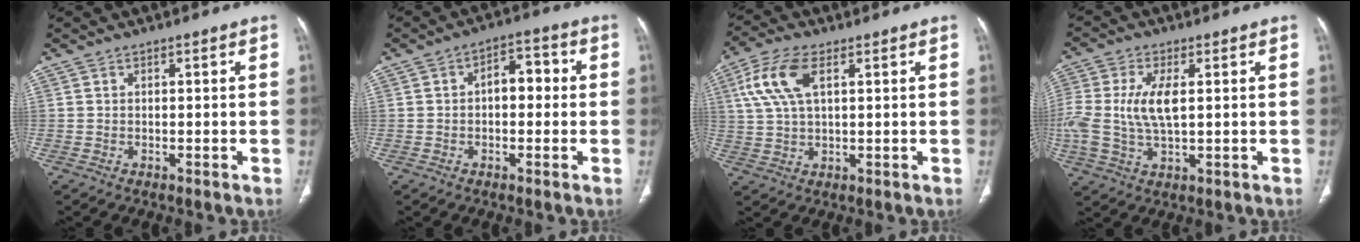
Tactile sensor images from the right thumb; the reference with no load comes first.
{"total": 5.9, "force": [0.0, 3.7, 4.6], "torque": [-0.047, 0.022, -0.008]}
{"total": 9.3, "force": [3.3, 4.3, 7.5], "torque": [-0.171, 0.009, 0.067]}
{"total": 11.3, "force": [1.0, 5.5, 9.8], "torque": [-0.232, -0.001, 0.024]}